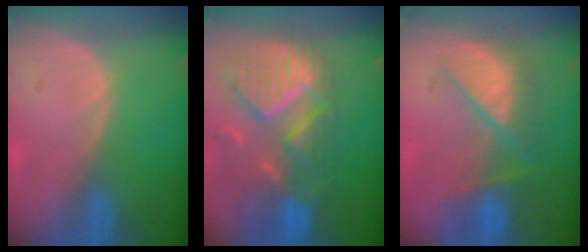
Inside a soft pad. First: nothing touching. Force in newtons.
{"total": 11.7, "press": 10.3, "slide": 5.6}
{"total": 7.3, "press": 7.3, "slide": 0.5}